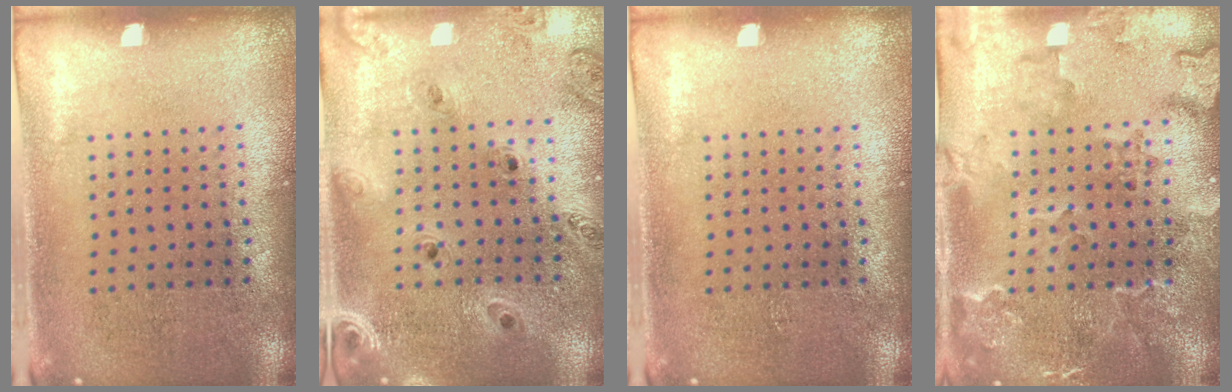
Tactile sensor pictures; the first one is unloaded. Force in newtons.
{"total": 1.3, "press": 1.3, "slide": 0.2}
{"total": 0.0}
{"total": 2.4, "press": 2.2, "slide": 1.0}